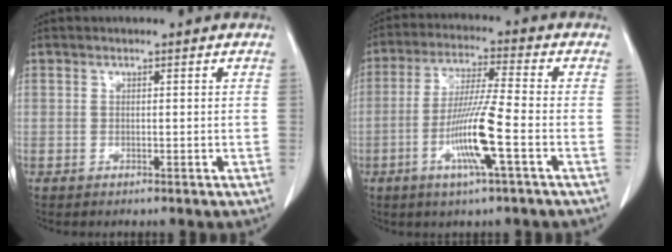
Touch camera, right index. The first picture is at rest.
{"total": 7.3, "force": [-2.4, -0.2, 6.8], "torque": [-0.131, -0.007, -0.047]}